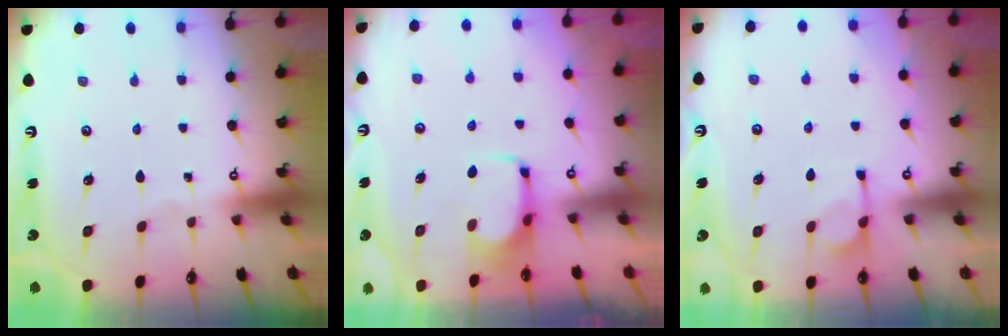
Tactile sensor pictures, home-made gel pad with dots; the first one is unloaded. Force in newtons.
{"total": 0.0}
{"total": 1.2, "press": 0.3, "slide": 1.1}